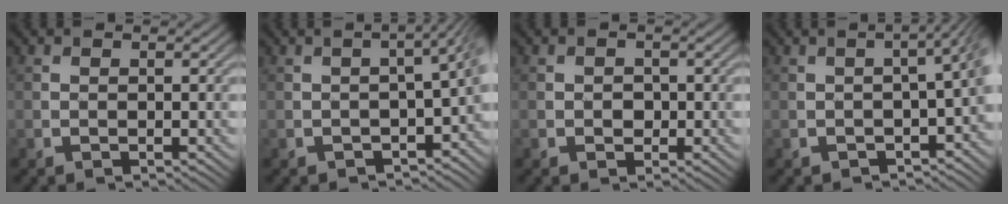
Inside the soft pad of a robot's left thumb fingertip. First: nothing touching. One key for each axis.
{"total": 7.2, "fx": -2.9, "fy": 3.0, "fz": 5.8, "tx": -0.075, "ty": -0.023, "tz": -0.037}
{"total": 1.2, "fx": -0.1, "fy": 1.1, "fz": 0.5, "tx": -0.007, "ty": -0.007, "tz": -0.003}
{"total": 6.4, "fx": -2.2, "fy": 2.3, "fz": 5.6, "tx": -0.066, "ty": -0.013, "tz": -0.026}